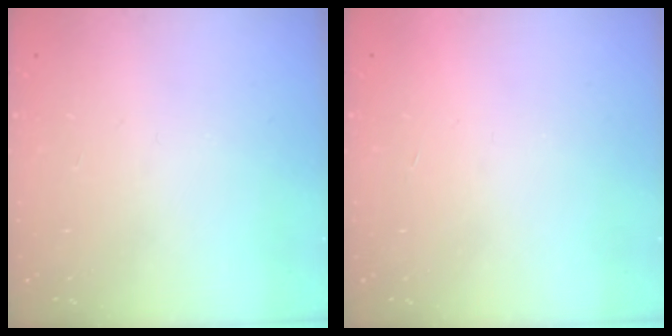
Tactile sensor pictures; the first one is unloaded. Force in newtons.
{"total": 1.7, "press": 1.7, "slide": 0.1}